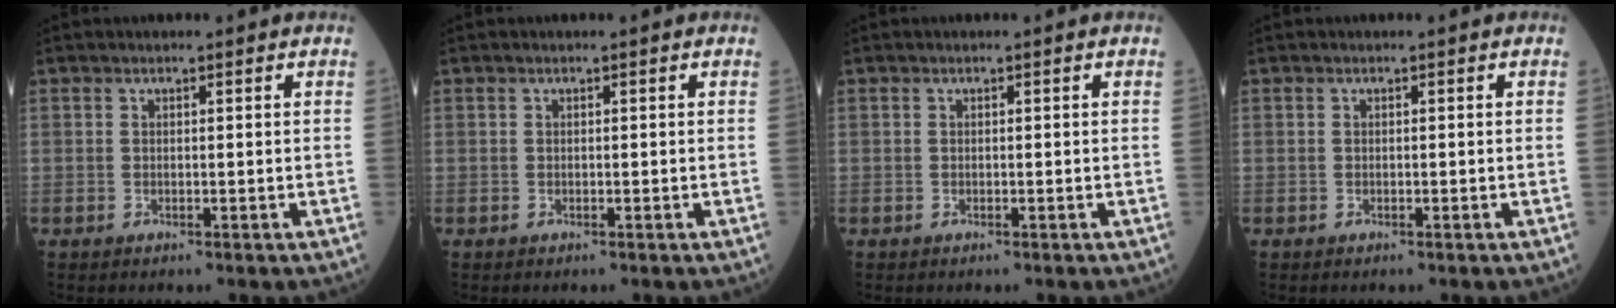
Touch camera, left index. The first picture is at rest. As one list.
[{"total": 0.0}, {"total": 0.0}, {"total": 0.0}]